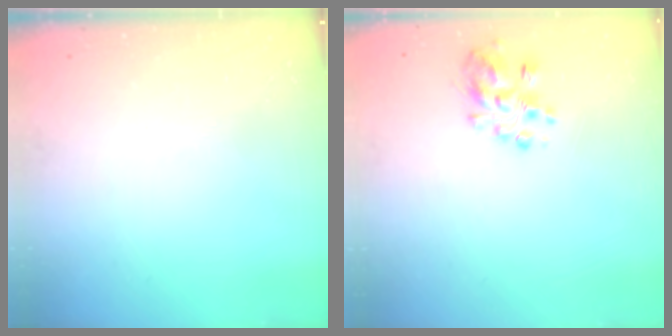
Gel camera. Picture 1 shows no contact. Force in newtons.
{"total": 7.1, "press": 6.9, "slide": 1.6}